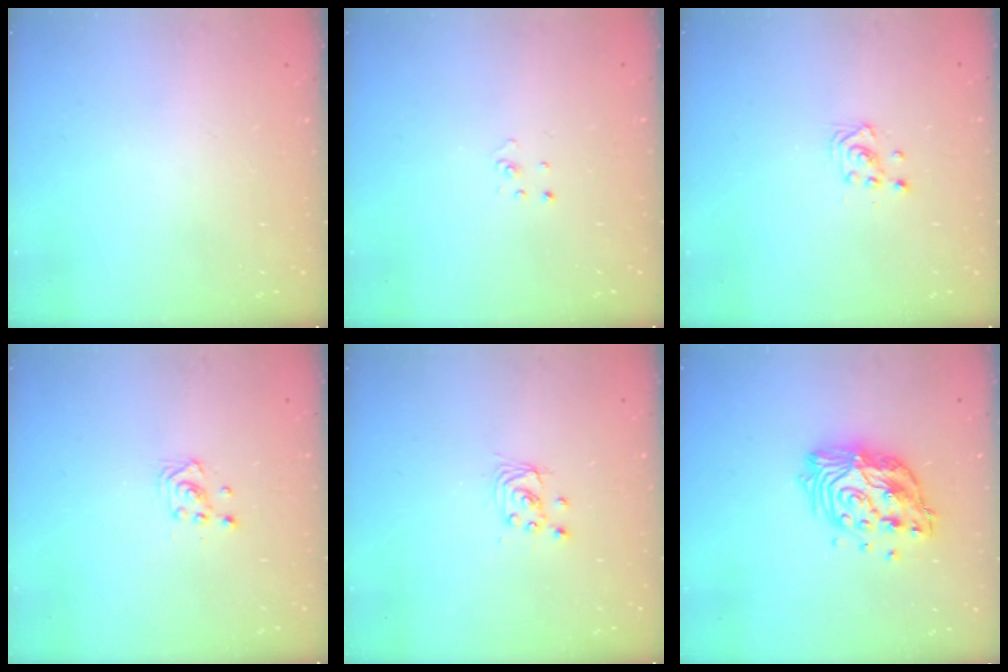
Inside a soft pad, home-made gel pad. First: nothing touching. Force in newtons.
{"total": 1.5, "press": 1.5, "slide": 0.1}
{"total": 3.0, "press": 3.0, "slide": 0.3}
{"total": 3.0, "press": 3.0, "slide": 0.3}
{"total": 2.8, "press": 2.8, "slide": 0.2}
{"total": 16.8, "press": 16.7, "slide": 1.5}